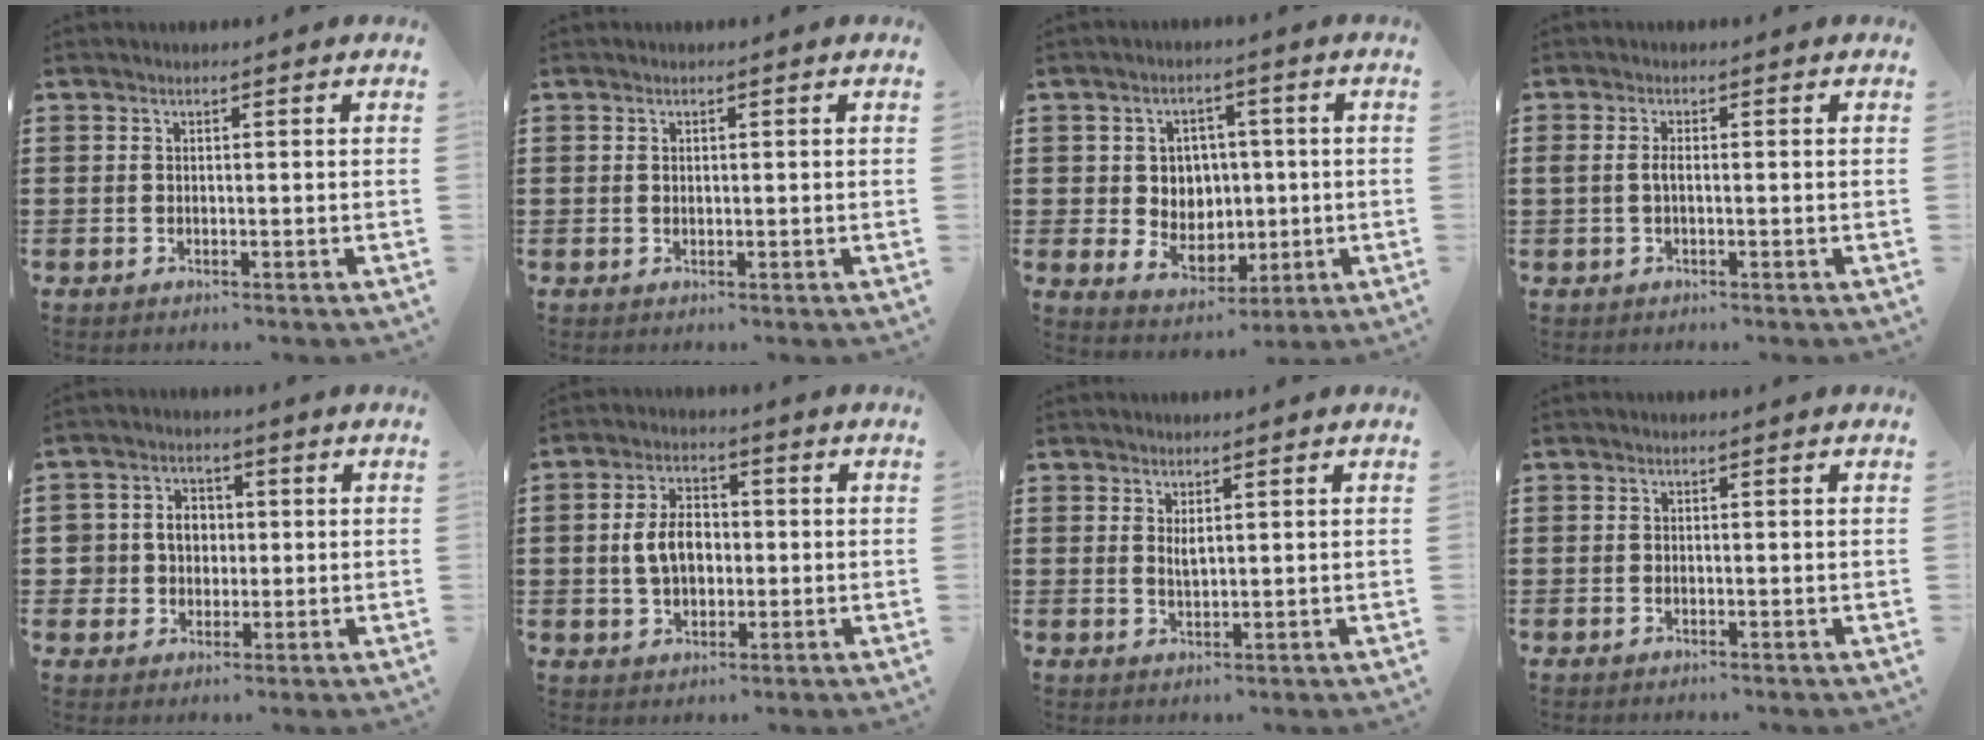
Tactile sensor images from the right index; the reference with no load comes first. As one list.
[{"total": 0.5, "force": [0.2, 0.4, 0.2], "torque": [-0.006, 0.001, 0.005]}, {"total": 5.7, "force": [1.0, 5.4, 1.4], "torque": [-0.037, 0.005, 0.017]}, {"total": 1.6, "force": [-0.2, 0.6, 1.5], "torque": [-0.043, -0.005, -0.009]}, {"total": 4.6, "force": [0.4, 4.3, 1.4], "torque": [-0.046, 0.016, 0.003]}, {"total": 6.4, "force": [-0.1, 4.3, 4.8], "torque": [-0.104, 0.006, -0.009]}, {"total": 1.6, "force": [0.9, 0.5, 1.3], "torque": [-0.026, 0.002, 0.016]}, {"total": 0.0}]